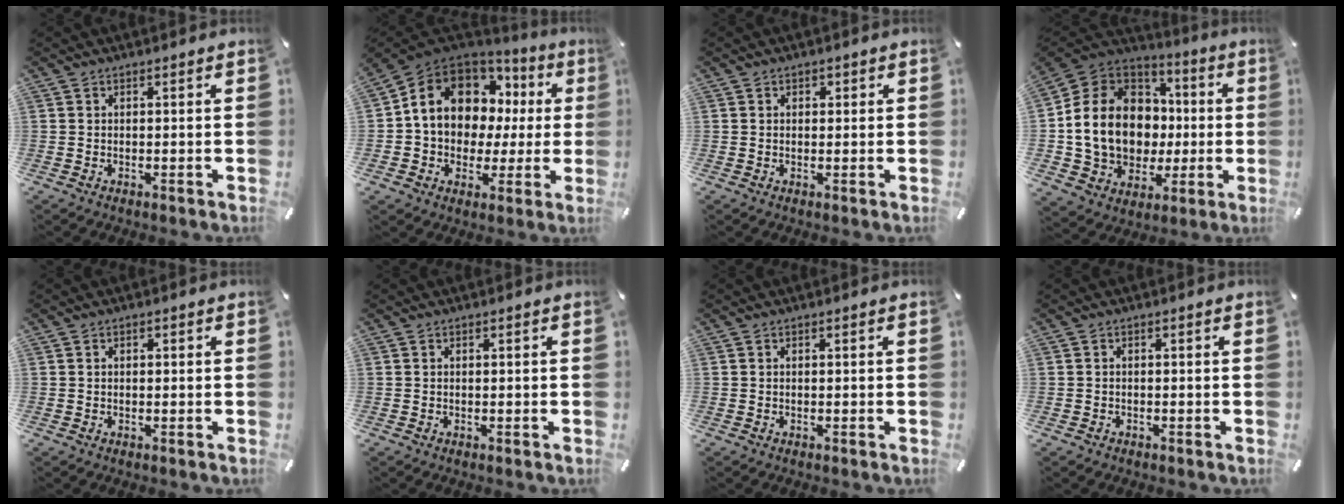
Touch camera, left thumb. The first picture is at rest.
{"total": 13.4, "force": [4.7, 10.6, 6.6], "torque": [-0.145, -0.026, 0.094]}
{"total": 1.0, "force": [0.2, 1.0, 0.2], "torque": [0.004, 0.003, 0.000]}
{"total": 18.2, "force": [0.0, 15.1, 10.1], "torque": [-0.217, -0.009, 0.011]}
{"total": 0.6, "force": [0.0, 0.5, 0.4], "torque": [-0.008, 0.003, -0.001]}
{"total": 0.0}
{"total": 0.0}
{"total": 0.5, "force": [-0.4, 0.4, 0.0], "torque": [0.001, 0.002, -0.010]}